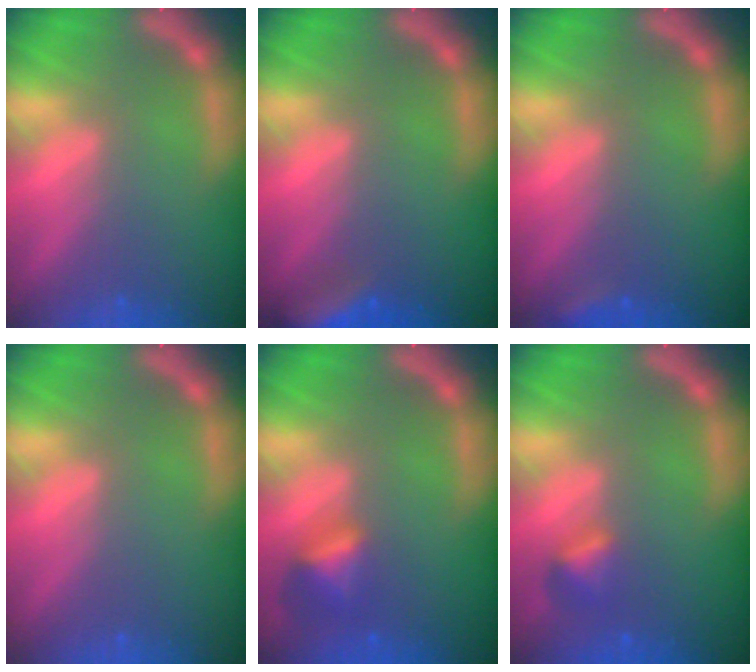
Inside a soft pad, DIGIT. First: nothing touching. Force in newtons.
{"total": 5.5}
{"total": 1.4}
{"total": 0.0}
{"total": 2.9}
{"total": 1.9}